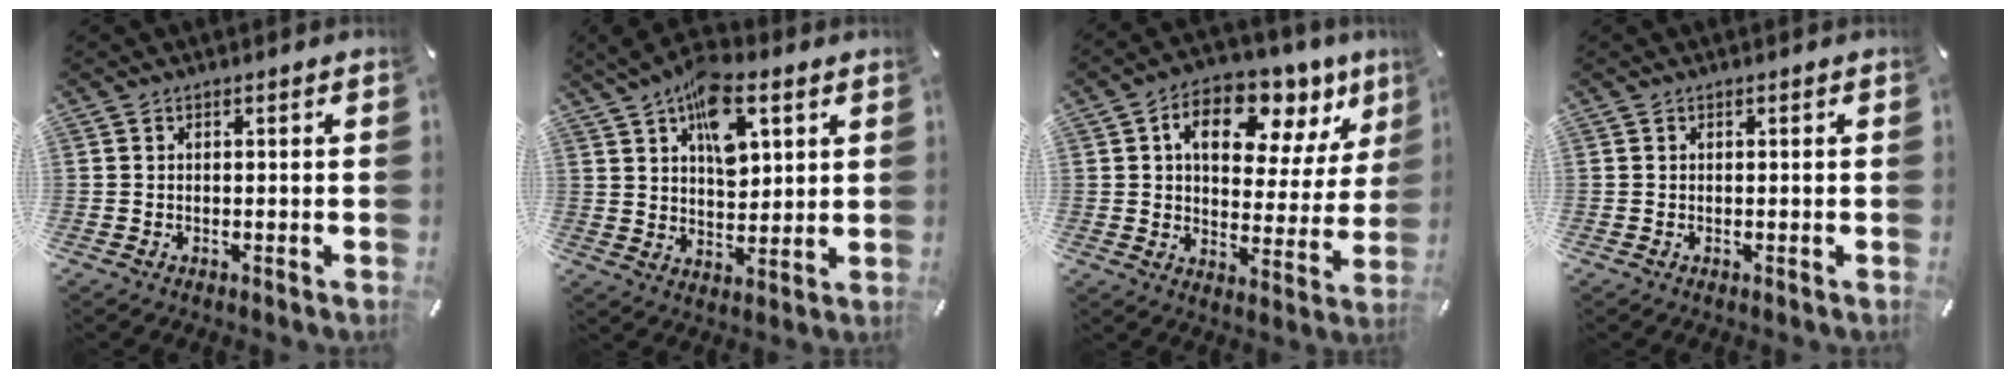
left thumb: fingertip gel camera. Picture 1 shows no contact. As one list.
[{"total": 12.7, "force": [6.2, 7.0, 8.6], "torque": [-0.131, -0.017, 0.109]}, {"total": 13.0, "force": [6.5, 8.5, 7.4], "torque": [-0.097, -0.044, 0.110]}, {"total": 0.0}]